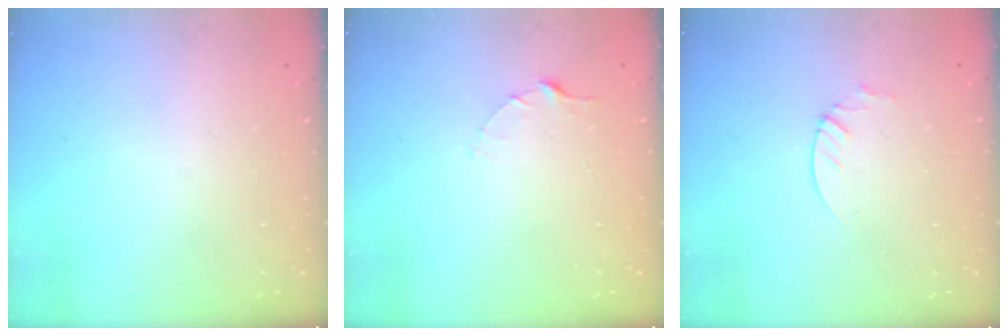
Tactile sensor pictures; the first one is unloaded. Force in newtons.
{"total": 2.5, "press": 2.5, "slide": 0.3}
{"total": 2.1, "press": 2.1, "slide": 0.2}